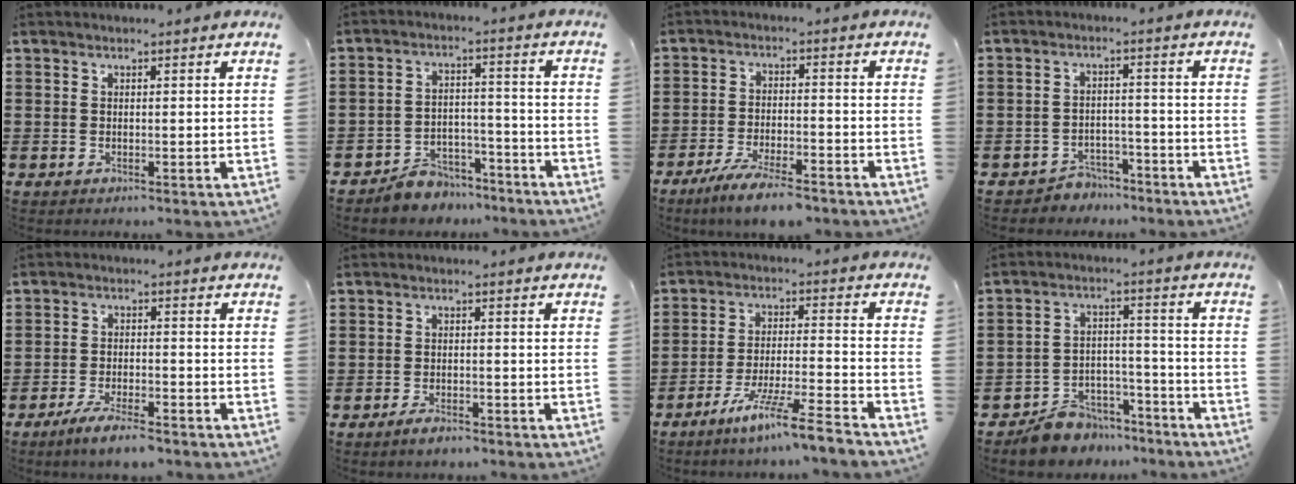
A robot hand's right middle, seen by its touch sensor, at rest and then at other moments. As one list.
[{"total": 5.6, "force": [-5.4, 1.5, 0.3], "torque": [-0.009, 0.019, -0.108]}, {"total": 6.4, "force": [-5.6, 0.7, 3.1], "torque": [-0.065, -0.005, -0.106]}, {"total": 3.3, "force": [-3.2, 0.7, -0.2], "torque": [-0.005, 0.002, -0.069]}, {"total": 4.7, "force": [-4.1, 0.4, 2.2], "torque": [-0.049, -0.003, -0.080]}, {"total": 2.3, "force": [-2.1, 0.5, 0.8], "torque": [-0.014, 0.003, -0.039]}, {"total": 9.0, "force": [-7.5, -0.8, 4.9], "torque": [-0.090, -0.004, -0.146]}, {"total": 7.0, "force": [-6.6, 2.3, 0.5], "torque": [-0.008, 0.030, -0.127]}]